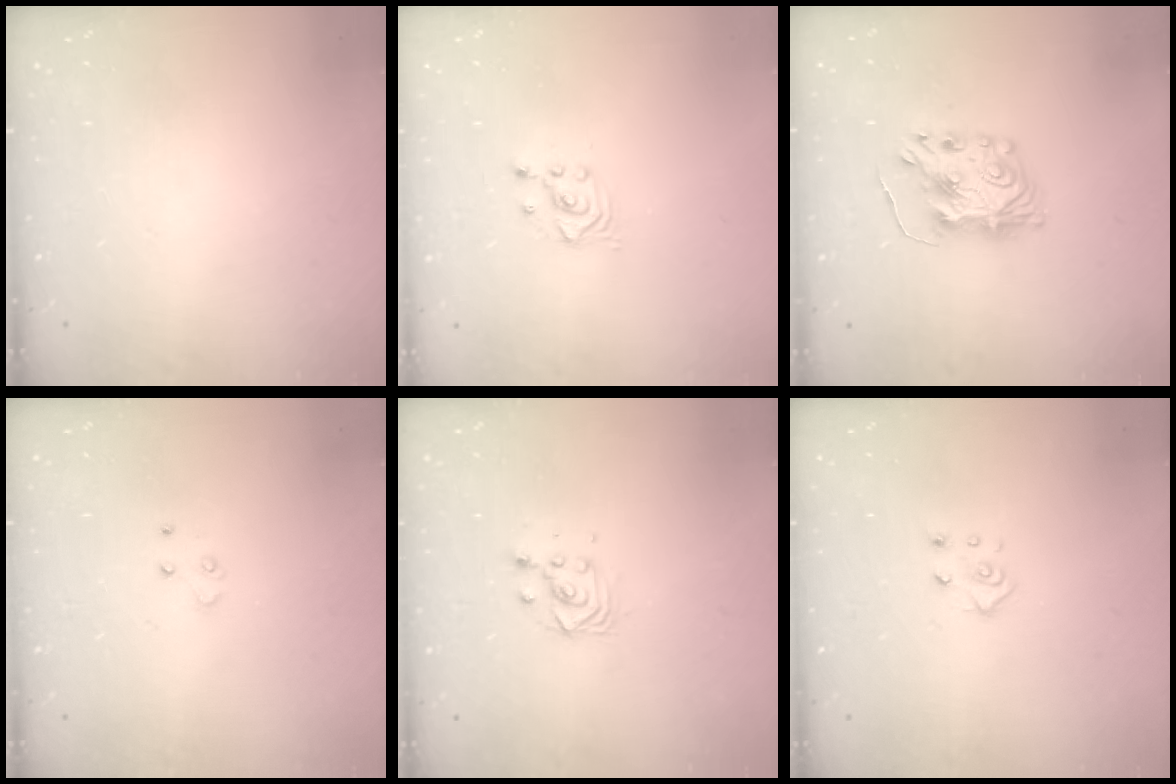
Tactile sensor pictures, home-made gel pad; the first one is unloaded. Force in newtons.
{"total": 2.5, "press": 2.5, "slide": 0.3}
{"total": 7.8, "press": 7.8, "slide": 0.2}
{"total": 3.5, "press": 3.5, "slide": 0.3}
{"total": 4.3, "press": 4.3, "slide": 0.6}
{"total": 4.6, "press": 4.6, "slide": 0.4}